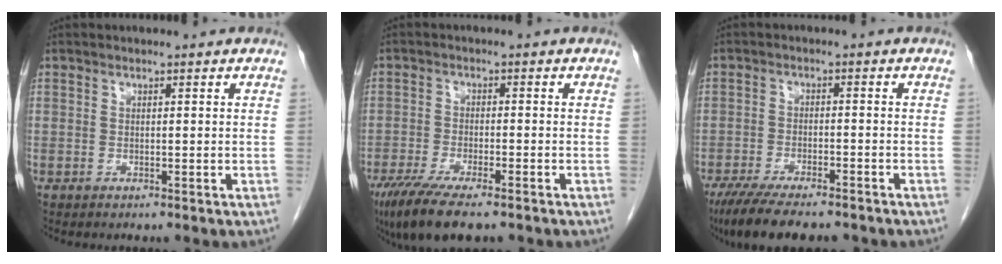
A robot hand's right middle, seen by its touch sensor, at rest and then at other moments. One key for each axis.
{"total": 10.8, "fx": -7.9, "fy": 2.3, "fz": 7.0, "tx": -0.116, "ty": -0.023, "tz": -0.127}
{"total": 12.4, "fx": -10.1, "fy": 2.8, "fz": 6.7, "tx": -0.114, "ty": -0.022, "tz": -0.156}